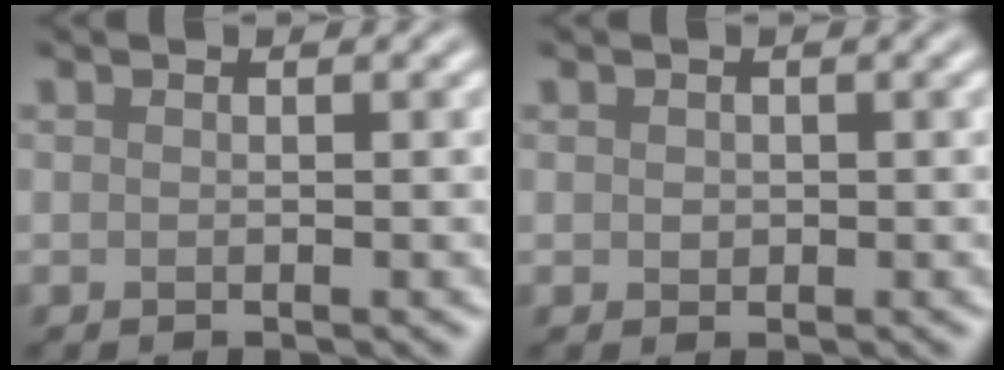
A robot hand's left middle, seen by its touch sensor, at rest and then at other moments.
{"total": 0.6, "force": [0.0, 0.6, 0.2], "torque": [-0.007, -0.002, 0.001]}